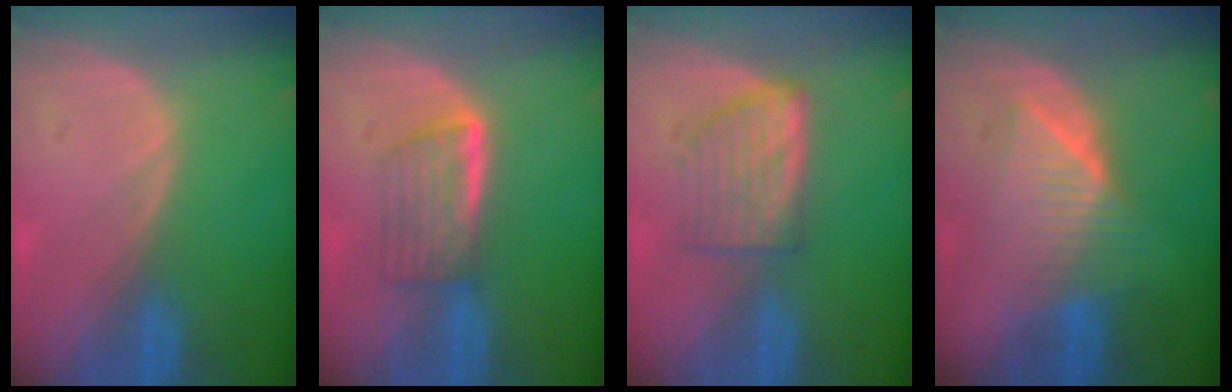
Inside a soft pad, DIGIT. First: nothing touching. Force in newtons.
{"total": 5.9, "press": 5.0, "slide": 3.1}
{"total": 5.9, "press": 5.4, "slide": 2.4}
{"total": 6.3, "press": 6.2, "slide": 1.0}